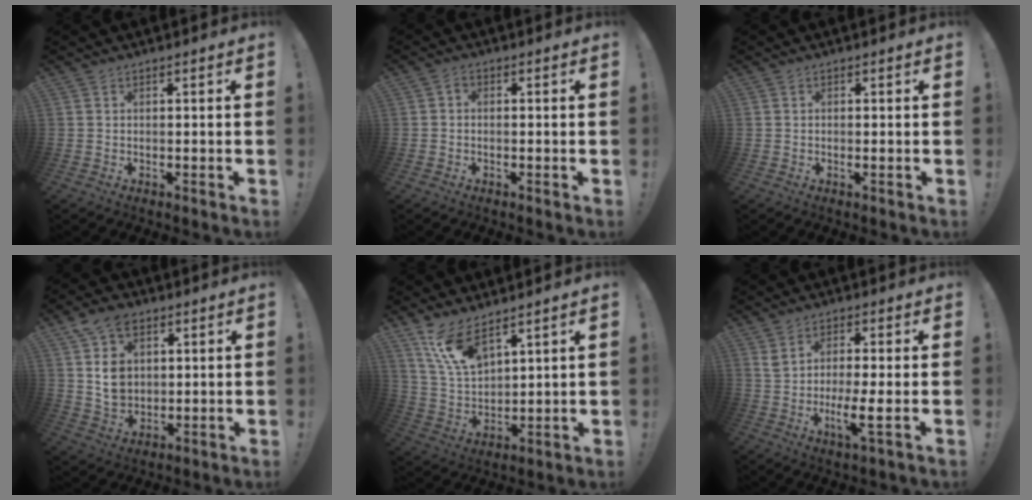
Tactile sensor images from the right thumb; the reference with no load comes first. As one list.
[{"total": 1.3, "force": [-0.5, 1.0, 0.8], "torque": [-0.022, 0.008, -0.007]}, {"total": 0.7, "force": [0.0, 0.0, 0.7], "torque": [-0.008, -0.002, -0.001]}, {"total": 12.0, "force": [4.7, 9.1, 6.3], "torque": [-0.105, -0.006, 0.092]}, {"total": 11.9, "force": [8.7, 4.7, 6.7], "torque": [-0.142, -0.043, 0.168]}, {"total": 7.4, "force": [-1.0, 0.8, 7.3], "torque": [-0.137, -0.015, -0.022]}]